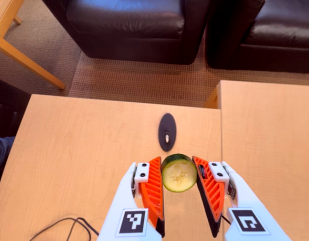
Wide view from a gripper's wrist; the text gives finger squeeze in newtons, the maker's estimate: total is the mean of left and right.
{"total": 10.2, "left": 10.0, "right": 10.4}